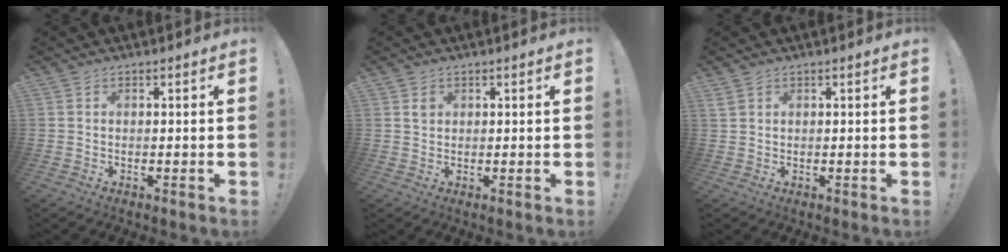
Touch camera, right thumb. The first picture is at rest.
{"total": 1.5, "force": [0.9, 1.2, 0.4], "torque": [0.007, -0.007, 0.014]}
{"total": 1.6, "force": [1.0, 0.9, 0.8], "torque": [-0.016, 0.003, 0.020]}